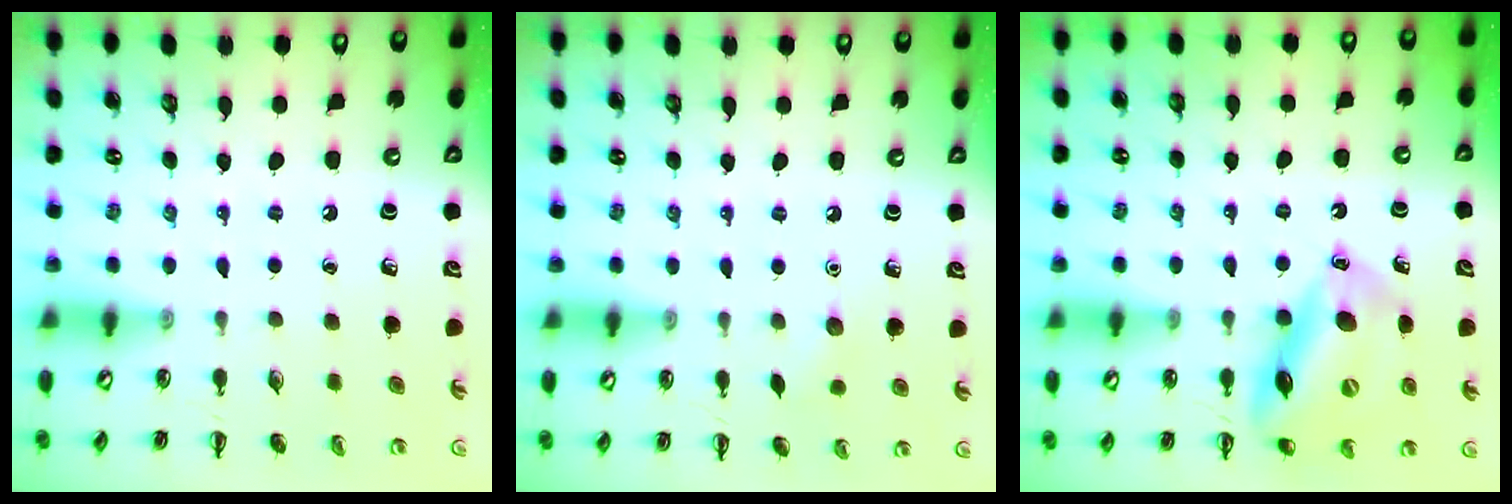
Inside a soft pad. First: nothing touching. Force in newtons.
{"total": 4.3, "press": 4.1, "slide": 1.2}
{"total": 15.8, "press": 15.5, "slide": 3.1}